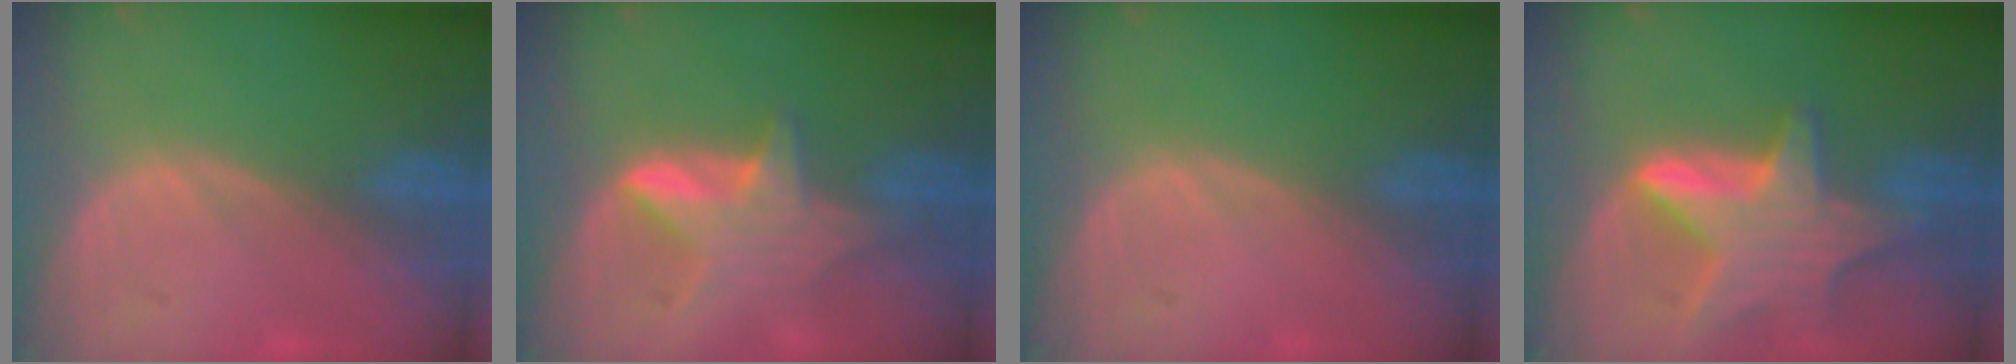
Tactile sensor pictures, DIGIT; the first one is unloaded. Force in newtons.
{"total": 6.1, "press": 5.8, "slide": 1.9}
{"total": 0.0}
{"total": 9.5, "press": 9.5, "slide": 0.7}